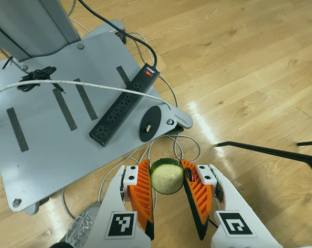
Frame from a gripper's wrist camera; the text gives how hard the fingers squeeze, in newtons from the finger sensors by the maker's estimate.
{"total": 7.9, "left": 7.7, "right": 8.1}